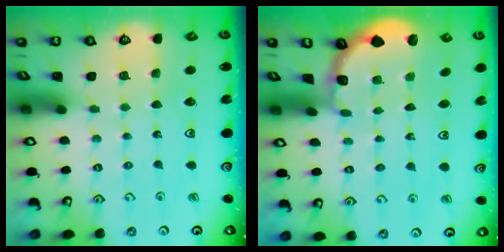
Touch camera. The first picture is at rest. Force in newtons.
{"total": 1.4, "press": 1.3, "slide": 0.3}